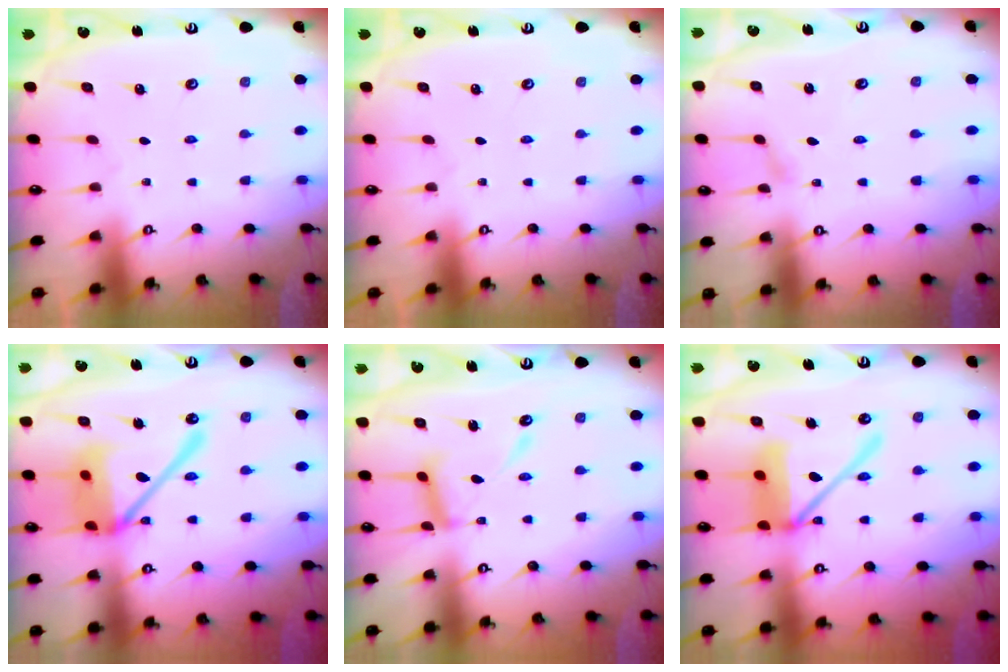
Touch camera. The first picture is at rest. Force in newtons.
{"total": 0.0}
{"total": 2.2, "press": 2.2, "slide": 0.2}
{"total": 18.8, "press": 18.6, "slide": 2.5}
{"total": 13.2, "press": 13.1, "slide": 1.2}
{"total": 14.7, "press": 14.6, "slide": 2.0}